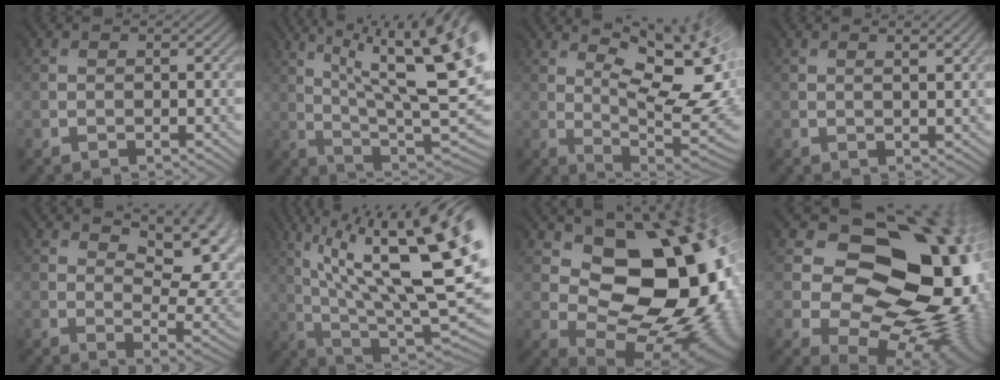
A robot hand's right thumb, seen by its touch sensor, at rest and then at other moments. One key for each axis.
{"total": 14.8, "fx": 4.1, "fy": 4.2, "fz": 13.5, "tx": -0.168, "ty": 0.016, "tz": 0.074}
{"total": 13.3, "fx": 2.5, "fy": 4.4, "fz": 12.3, "tx": -0.174, "ty": 0.024, "tz": 0.061}
{"total": 1.2, "fx": 0.4, "fy": 0.2, "fz": 1.1, "tx": -0.013, "ty": 0.004, "tz": 0.008}
{"total": 12.7, "fx": 4.4, "fy": 6.3, "fz": 10.1, "tx": -0.142, "ty": 0.022, "tz": 0.084}
{"total": 17.3, "fx": 4.7, "fy": 5.3, "fz": 15.8, "tx": -0.236, "ty": 0.019, "tz": 0.093}
{"total": 17.6, "fx": 1.1, "fy": 11.7, "fz": 13.1, "tx": -0.127, "ty": -0.011, "tz": 0.050}
{"total": 18.5, "fx": 0.1, "fy": 14.3, "fz": 11.7, "tx": -0.127, "ty": -0.005, "tz": 0.019}